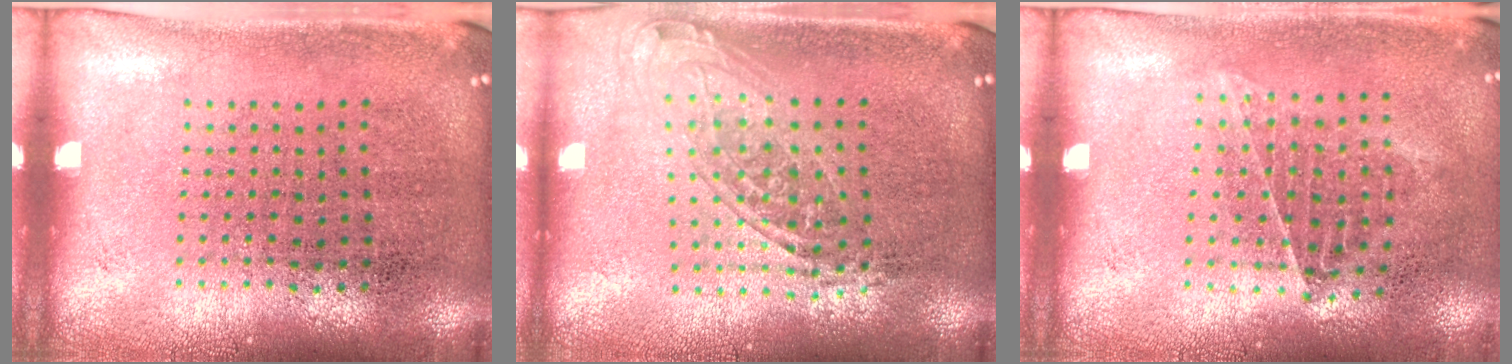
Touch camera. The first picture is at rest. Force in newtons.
{"total": 1.7, "press": 1.4, "slide": 1.0}
{"total": 0.9, "press": 0.8, "slide": 0.4}